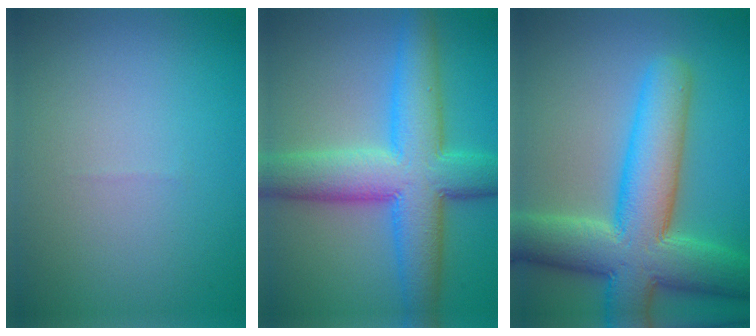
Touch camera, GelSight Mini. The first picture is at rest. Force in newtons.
{"total": 9.8, "press": 9.8, "slide": 0.1}
{"total": 10.8, "press": 10.8, "slide": 0.6}